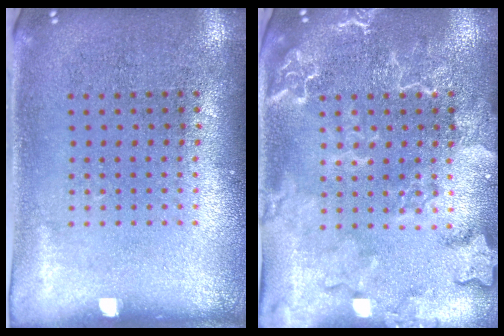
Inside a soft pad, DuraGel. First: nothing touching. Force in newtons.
{"total": 2.4, "press": 2.3, "slide": 0.5}